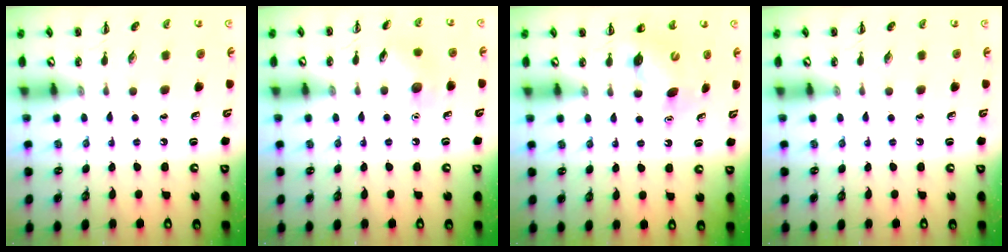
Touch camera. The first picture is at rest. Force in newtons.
{"total": 6.9, "press": 6.7, "slide": 1.8}
{"total": 4.6, "press": 4.6, "slide": 0.7}
{"total": 0.0}